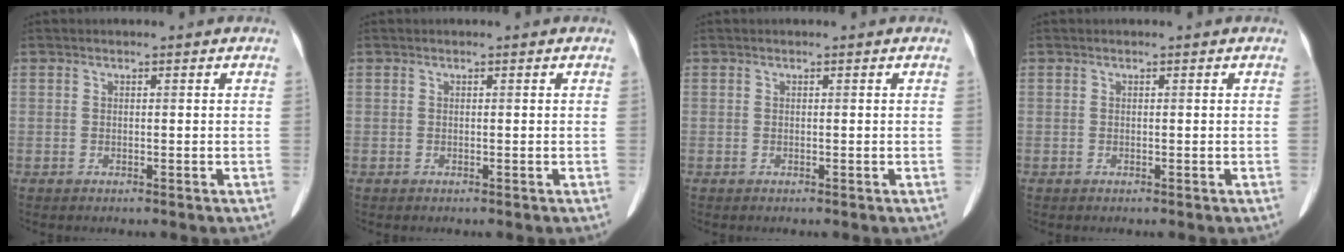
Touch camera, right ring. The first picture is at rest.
{"total": 0.0}
{"total": 0.0}
{"total": 0.0}